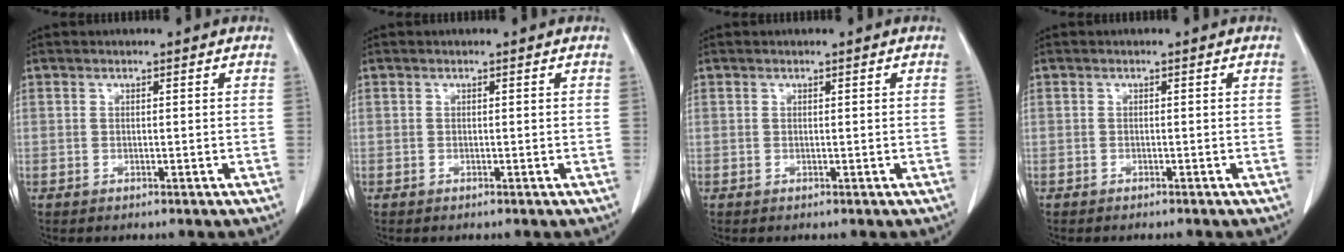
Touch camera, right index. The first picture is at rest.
{"total": 0.0}
{"total": 0.0}
{"total": 1.0, "force": [-1.0, 0.1, 0.3], "torque": [-0.005, -0.002, -0.013]}